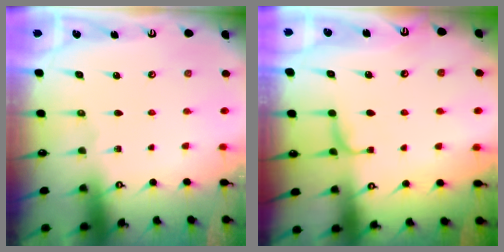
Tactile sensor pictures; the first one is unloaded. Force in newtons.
{"total": 1.9, "press": 1.8, "slide": 0.6}